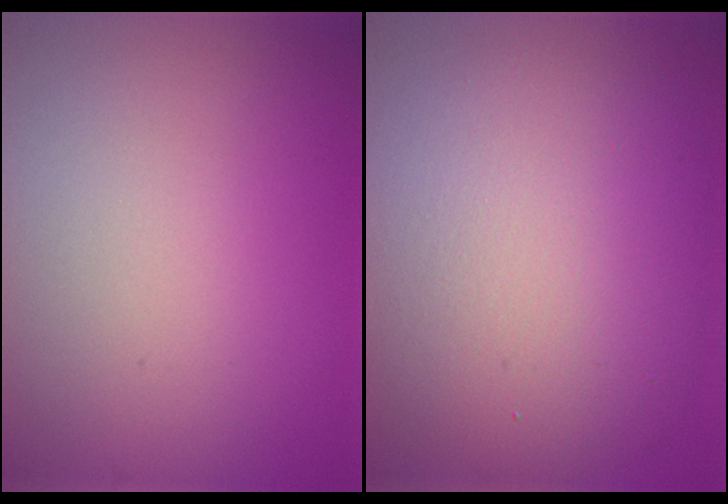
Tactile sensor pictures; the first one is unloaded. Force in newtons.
{"total": 11.8, "press": 11.8, "slide": 0.6}